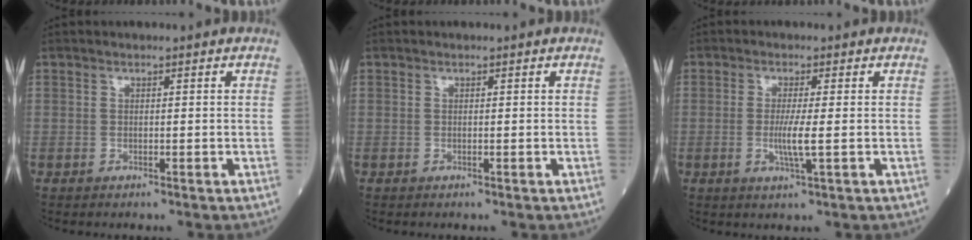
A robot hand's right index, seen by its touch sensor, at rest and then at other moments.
{"total": 0.0}
{"total": 3.7, "force": [-0.4, -0.3, 3.7], "torque": [-0.078, -0.009, -0.010]}